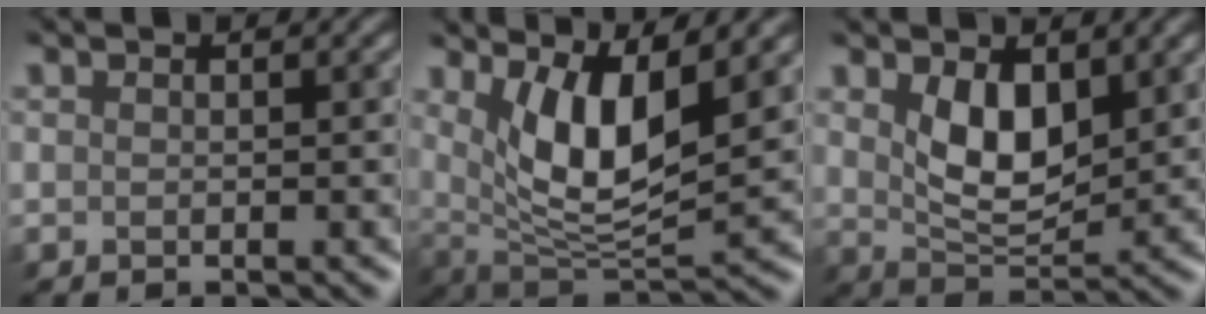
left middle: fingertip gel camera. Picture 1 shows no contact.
{"total": 6.6, "force": [2.6, 2.2, 5.7], "torque": [-0.113, -0.019, 0.048]}
{"total": 4.2, "force": [1.8, 2.2, 3.1], "torque": [-0.067, -0.007, 0.033]}